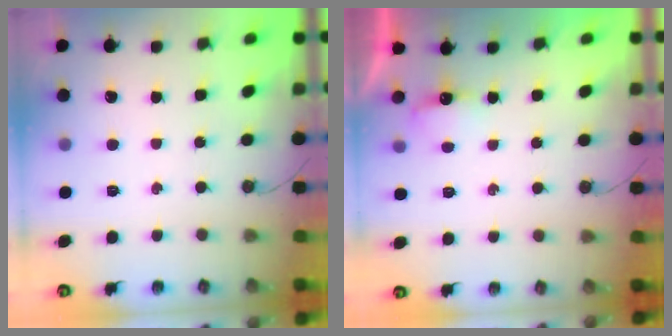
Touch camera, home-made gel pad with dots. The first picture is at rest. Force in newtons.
{"total": 3.9, "press": 3.9, "slide": 0.7}